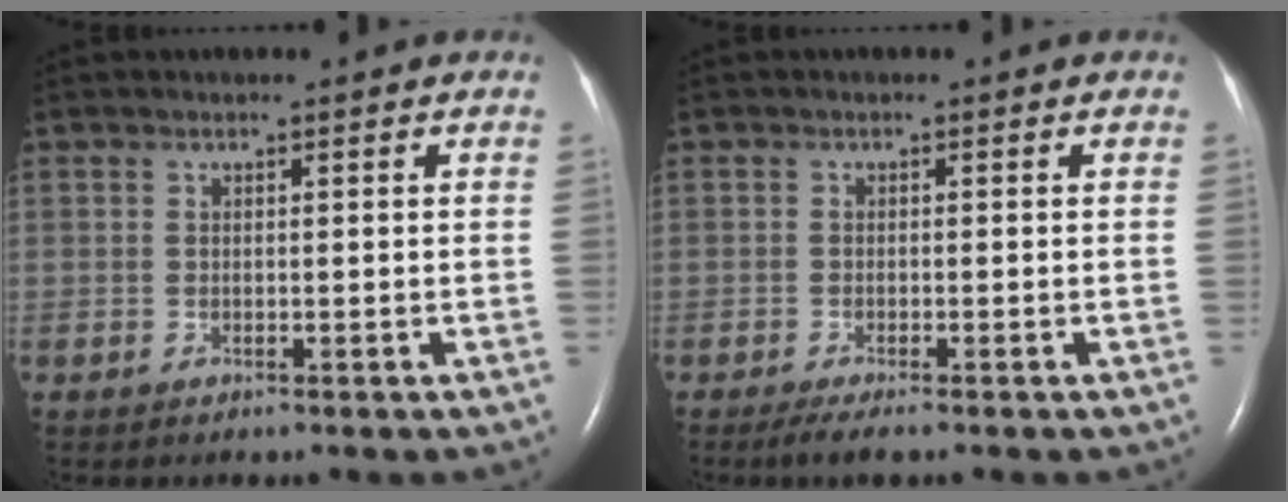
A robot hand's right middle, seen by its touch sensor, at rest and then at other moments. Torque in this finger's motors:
{"motor_torque": [0.14, -0.11, 0.00, 0.01]}